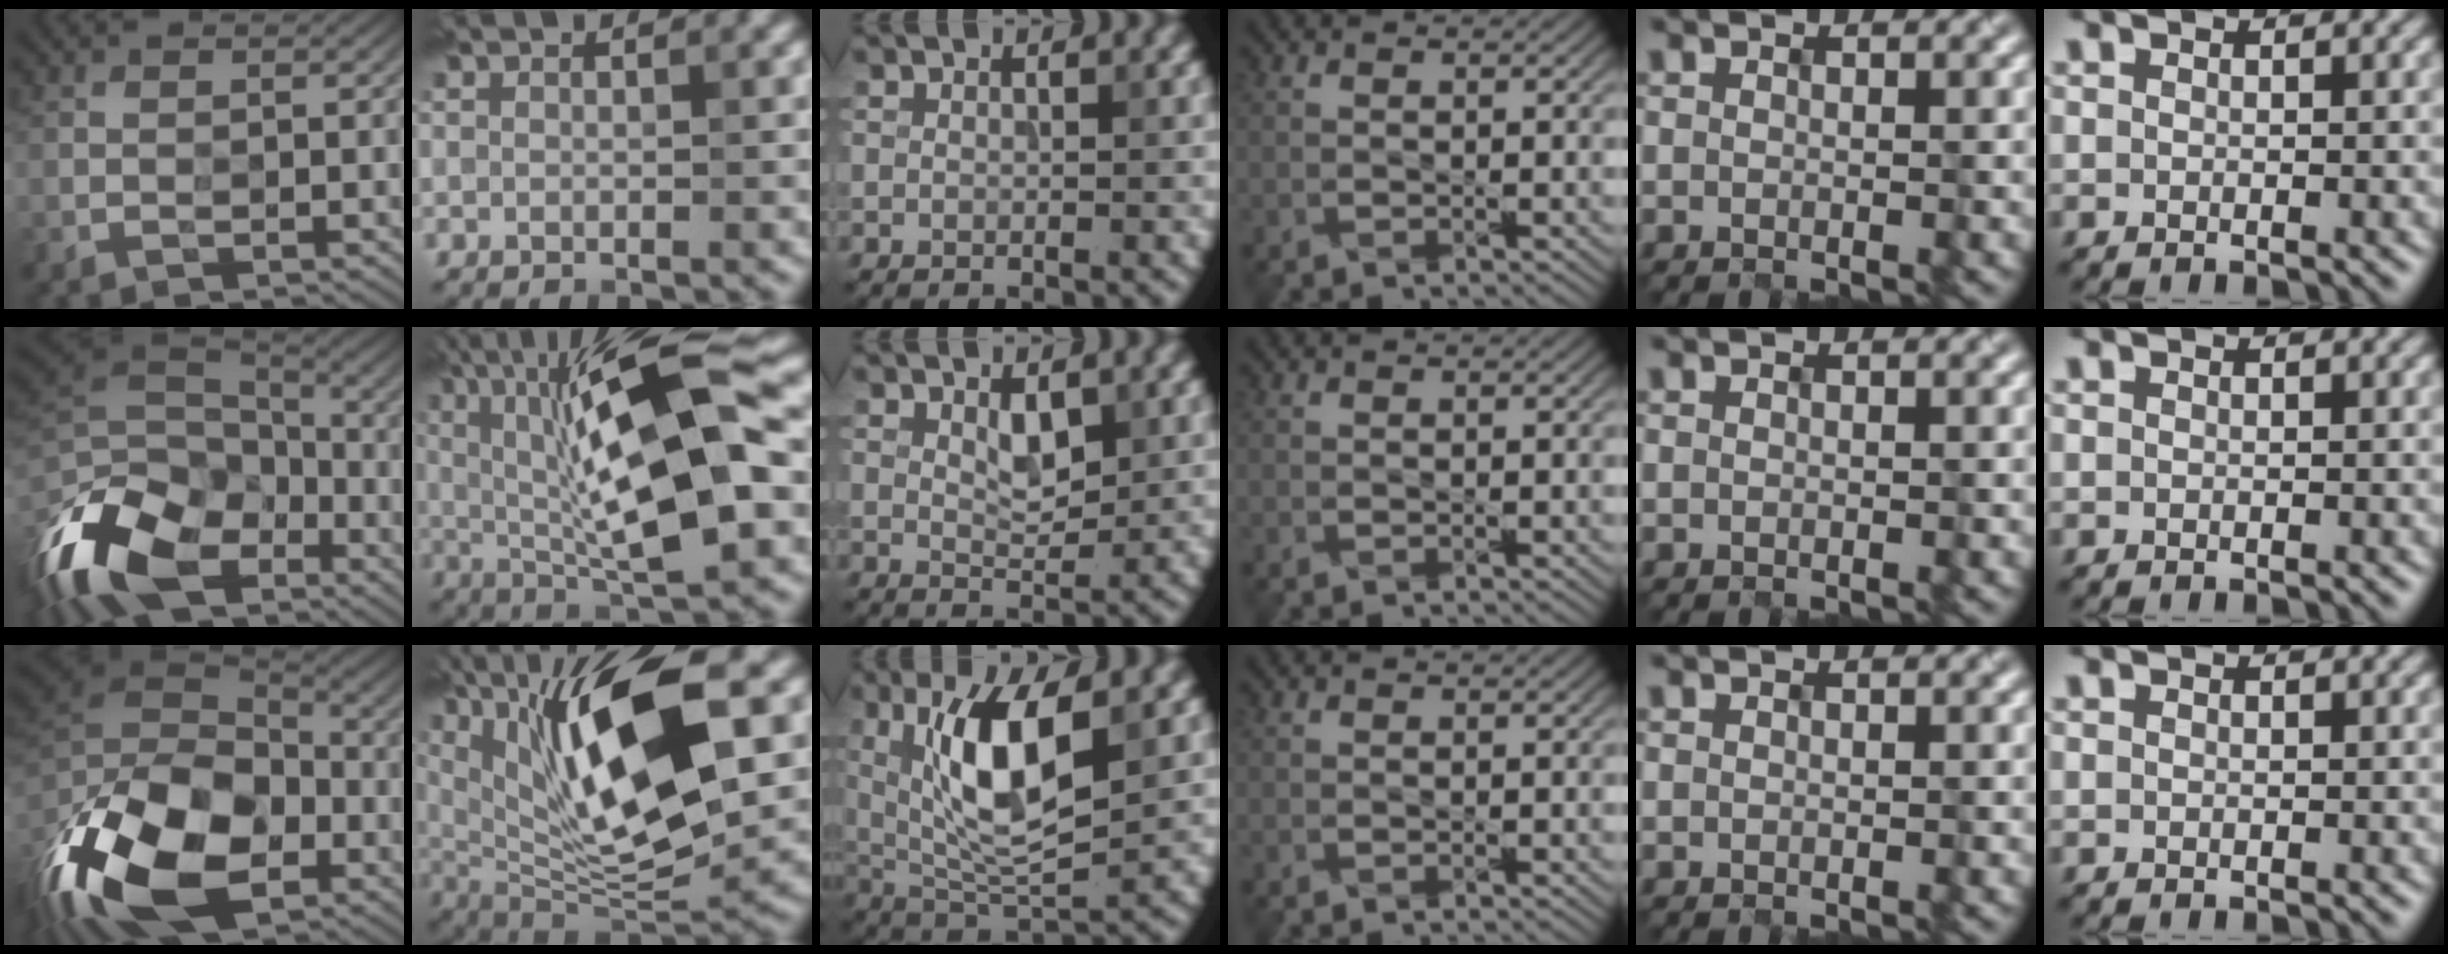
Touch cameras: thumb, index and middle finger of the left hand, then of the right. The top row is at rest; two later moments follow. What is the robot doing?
{"motion": "extract", "object": "pen cap and body"}